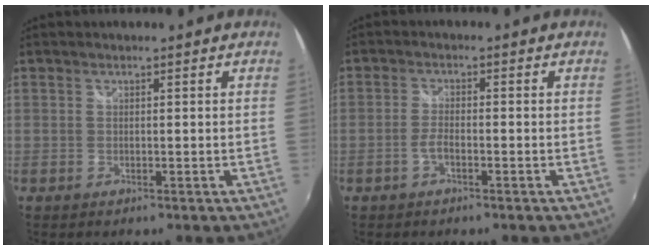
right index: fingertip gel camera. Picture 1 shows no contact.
{"total": 2.2, "force": [-1.4, 0.5, 1.6], "torque": [-0.042, 0.005, -0.032]}